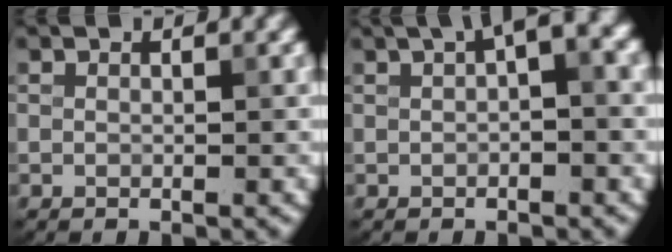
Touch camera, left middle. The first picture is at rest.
{"total": 3.4, "force": [1.2, 0.9, 3.0], "torque": [-0.038, 0.016, 0.013]}